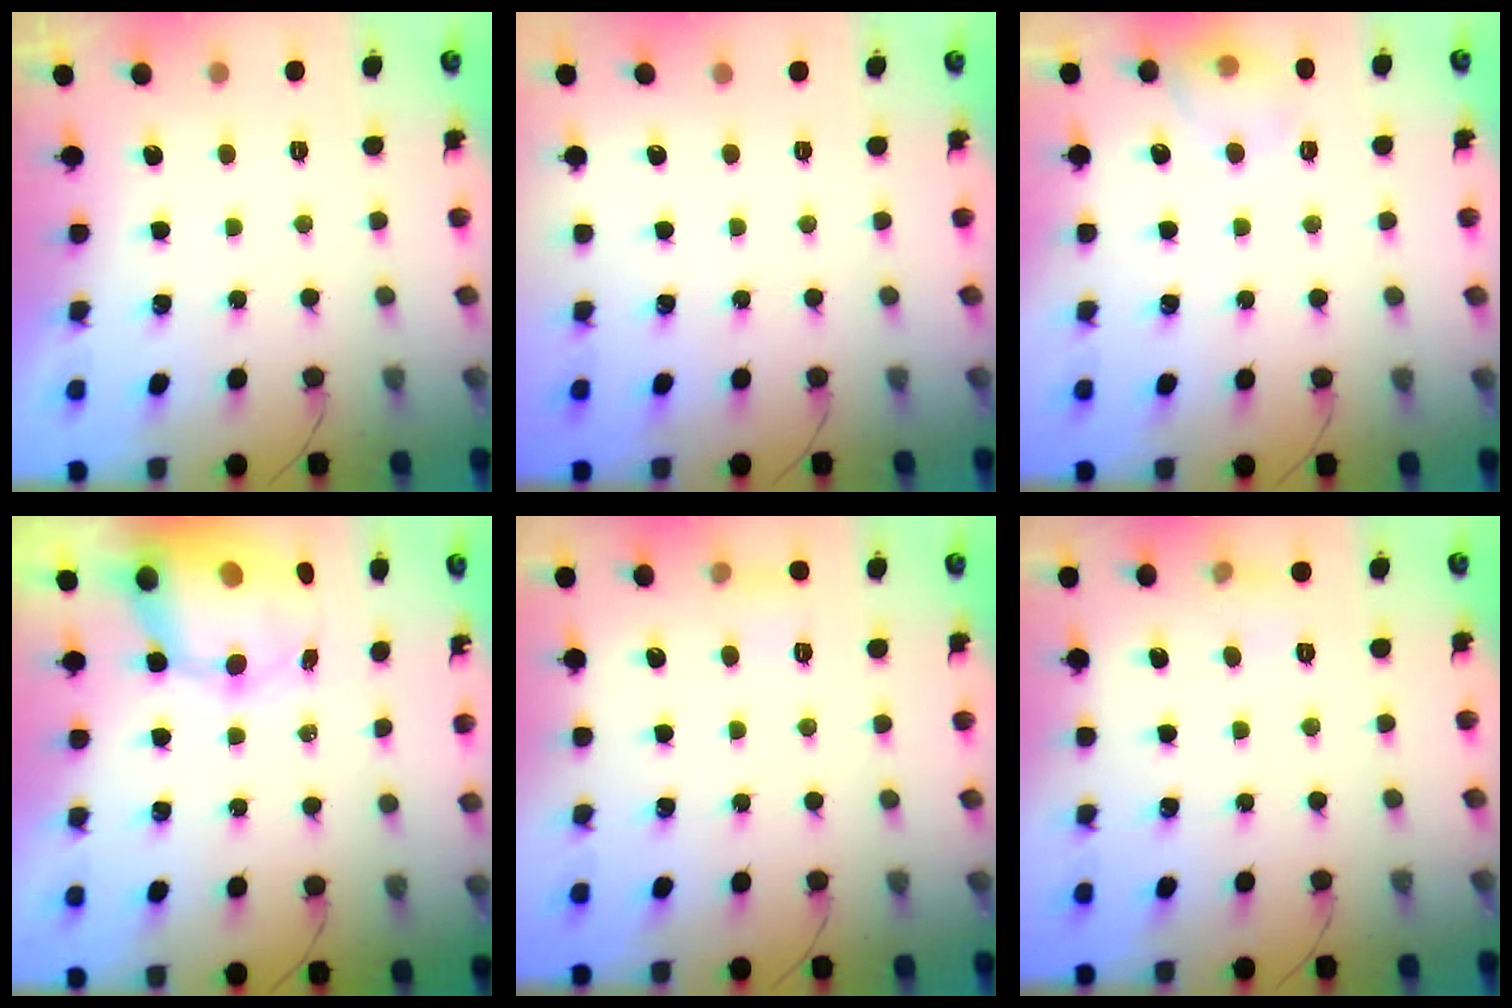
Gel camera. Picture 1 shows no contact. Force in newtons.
{"total": 0.0}
{"total": 8.6, "press": 8.5, "slide": 1.6}
{"total": 11.4, "press": 11.0, "slide": 3.0}
{"total": 5.1, "press": 4.9, "slide": 1.4}
{"total": 5.2, "press": 5.0, "slide": 1.3}